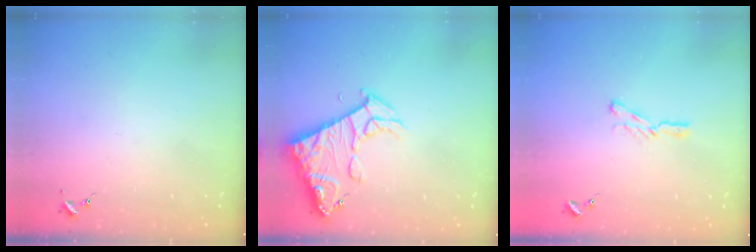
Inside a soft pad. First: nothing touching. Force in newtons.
{"total": 13.0, "press": 13.0, "slide": 1.4}
{"total": 5.2, "press": 5.2, "slide": 0.4}